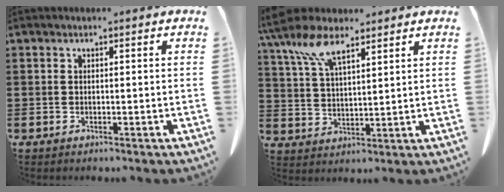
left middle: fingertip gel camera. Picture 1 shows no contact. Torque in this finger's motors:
{"motor_torque": [1.09, -1.05, 1.05, 0.21]}